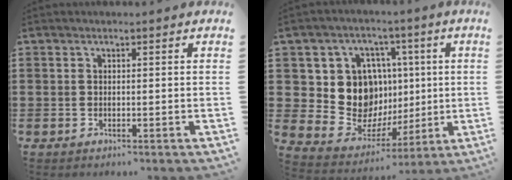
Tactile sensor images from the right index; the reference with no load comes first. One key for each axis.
{"total": 12.9, "fx": 2.0, "fy": 11.4, "fz": 5.8, "tx": -0.140, "ty": -0.005, "tz": 0.050}